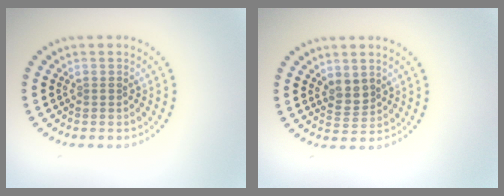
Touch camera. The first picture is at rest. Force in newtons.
{"total": 2.1, "press": 1.8, "slide": 0.9}